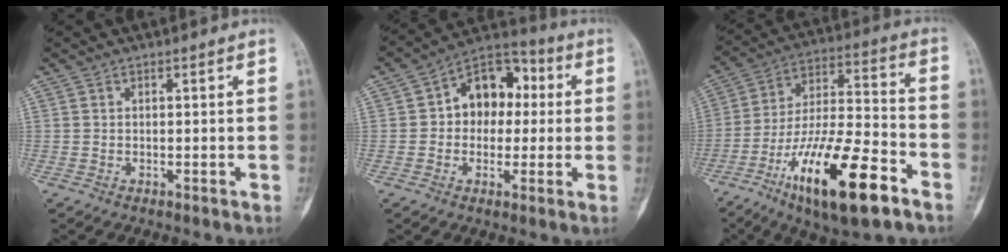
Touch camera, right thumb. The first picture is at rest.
{"total": 12.5, "force": [1.5, 9.2, 8.3], "torque": [-0.073, 0.030, 0.011]}
{"total": 21.8, "force": [-11.6, 6.3, 17.4], "torque": [-0.329, 0.056, -0.197]}